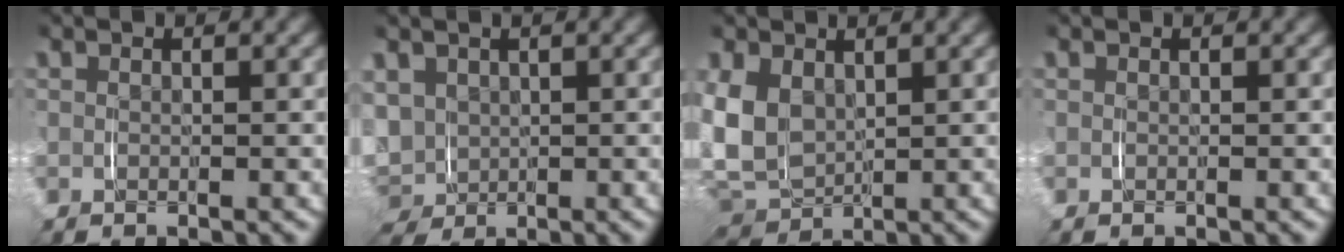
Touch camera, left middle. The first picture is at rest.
{"total": 7.0, "force": [-1.1, 6.6, 2.1], "torque": [-0.092, -0.047, -0.006]}
{"total": 9.2, "force": [-0.4, 8.2, 4.2], "torque": [-0.148, -0.034, -0.003]}
{"total": 0.0}